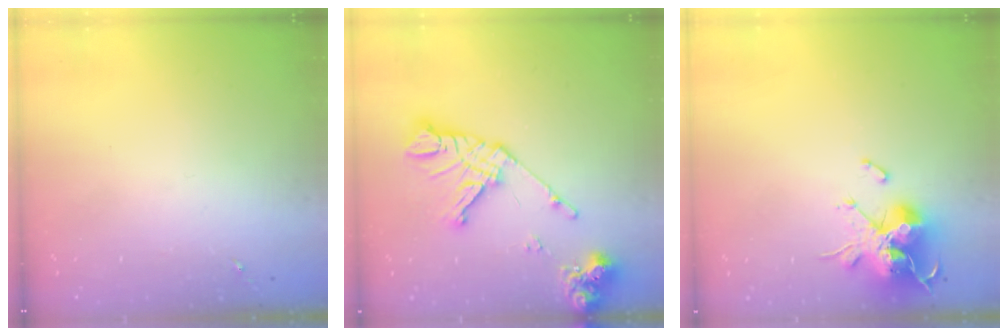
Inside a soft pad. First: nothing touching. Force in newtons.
{"total": 16.6, "press": 16.5, "slide": 2.0}
{"total": 15.3, "press": 15.1, "slide": 2.4}